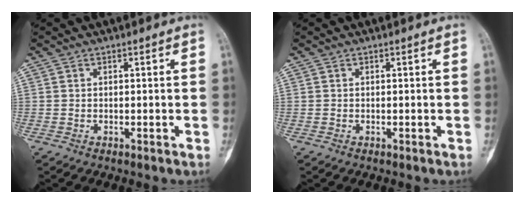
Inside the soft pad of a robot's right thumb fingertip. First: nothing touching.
{"total": 0.0}